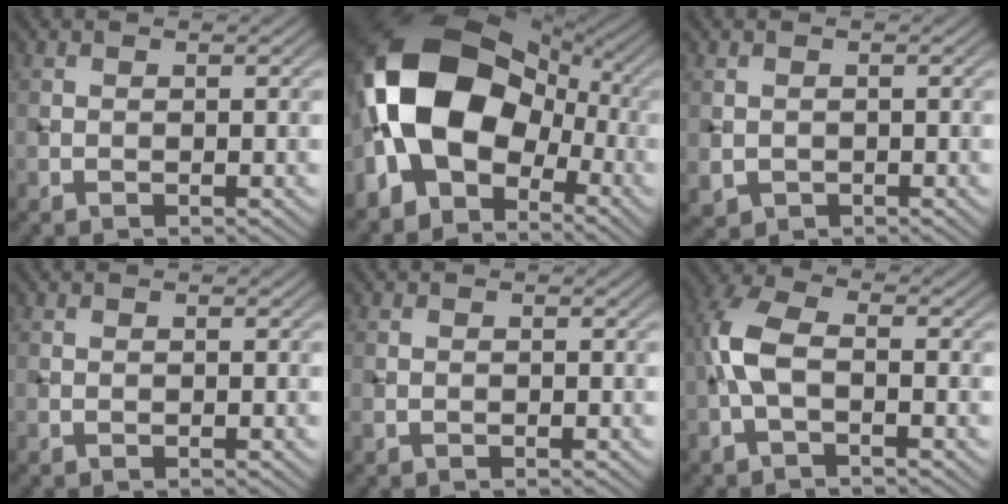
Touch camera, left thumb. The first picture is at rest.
{"total": 18.4, "force": [-1.8, 12.5, 13.3], "torque": [-0.287, 0.007, -0.042]}
{"total": 1.7, "force": [-0.2, 1.6, 0.6], "torque": [-0.020, -0.014, -0.001]}
{"total": 0.0}
{"total": 0.7, "force": [-0.3, 0.5, 0.3], "torque": [-0.007, -0.003, -0.007]}
{"total": 5.4, "force": [-1.2, 2.4, 4.7], "torque": [-0.120, 0.011, -0.036]}